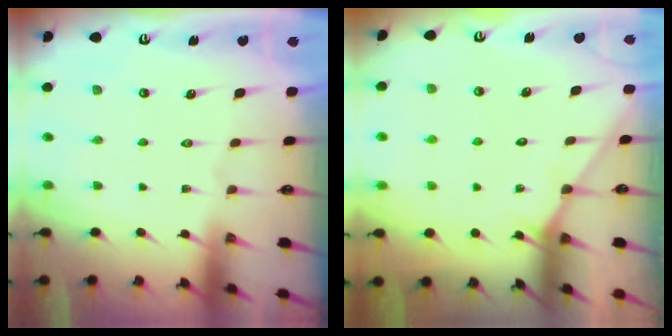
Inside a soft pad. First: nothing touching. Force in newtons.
{"total": 3.3, "press": 3.2, "slide": 0.4}